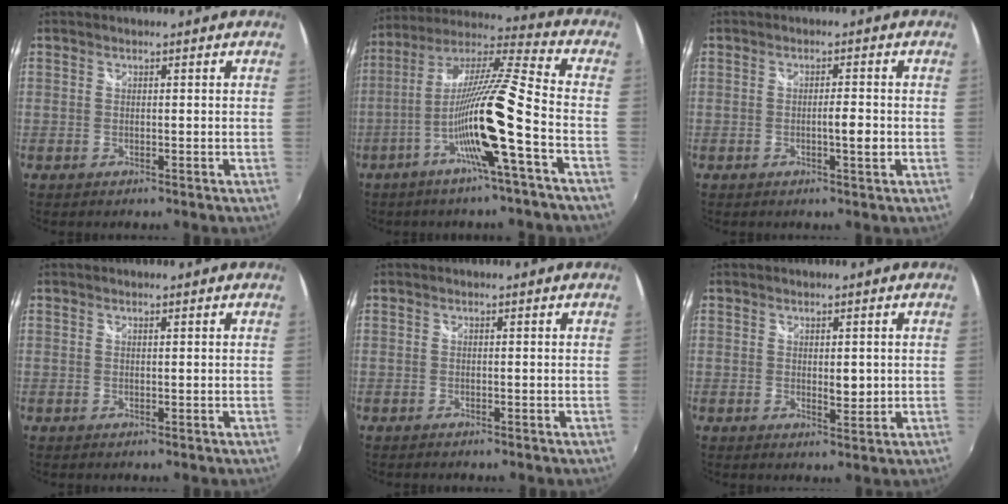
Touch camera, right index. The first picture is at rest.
{"total": 16.9, "force": [-6.7, -0.4, 15.5], "torque": [-0.275, -0.016, -0.128]}
{"total": 2.7, "force": [-0.7, 0.2, 2.6], "torque": [-0.042, -0.002, -0.012]}
{"total": 0.0}
{"total": 0.0}
{"total": 2.7, "force": [0.2, 1.3, 2.3], "torque": [-0.032, -0.004, 0.005]}